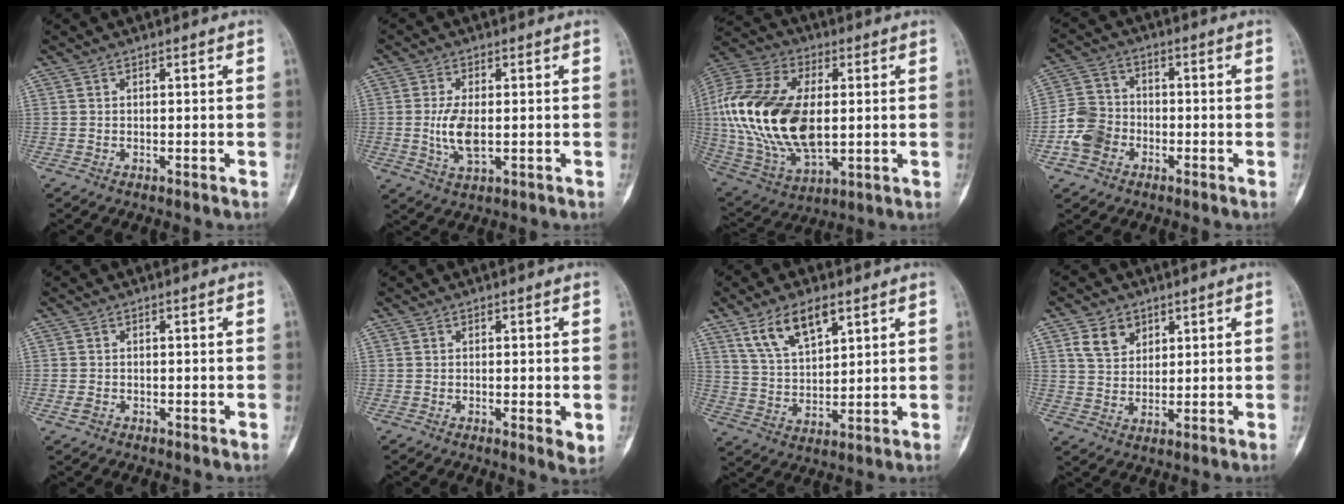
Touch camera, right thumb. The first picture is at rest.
{"total": 6.6, "force": [-0.3, 3.1, 5.8], "torque": [-0.122, -0.007, -0.002]}
{"total": 25.6, "force": [1.4, 14.7, 20.9], "torque": [-0.433, -0.007, 0.030]}
{"total": 7.9, "force": [-2.9, 6.4, 3.5], "torque": [-0.055, 0.026, -0.059]}
{"total": 1.0, "force": [-0.5, 0.8, 0.3], "torque": [-0.007, 0.003, -0.009]}
{"total": 2.9, "force": [-0.3, 0.9, 2.8], "torque": [-0.040, -0.010, -0.004]}
{"total": 10.6, "force": [6.2, 4.8, 7.1], "torque": [-0.121, -0.023, 0.126]}
{"total": 6.3, "force": [3.2, 4.6, 2.8], "torque": [-0.031, -0.016, 0.064]}